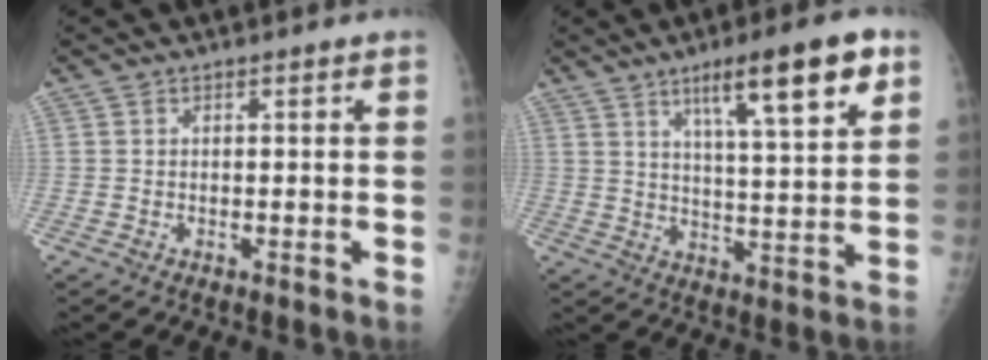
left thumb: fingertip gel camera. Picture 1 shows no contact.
{"total": 14.0, "force": [7.5, 2.5, 11.6], "torque": [-0.166, -0.028, 0.115]}